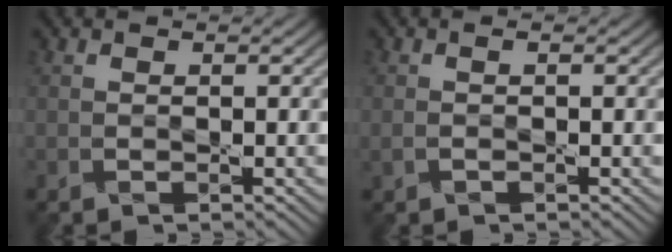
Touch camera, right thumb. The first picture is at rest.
{"total": 0.9, "force": [-0.1, 0.2, 0.8], "torque": [-0.019, 0.001, -0.002]}